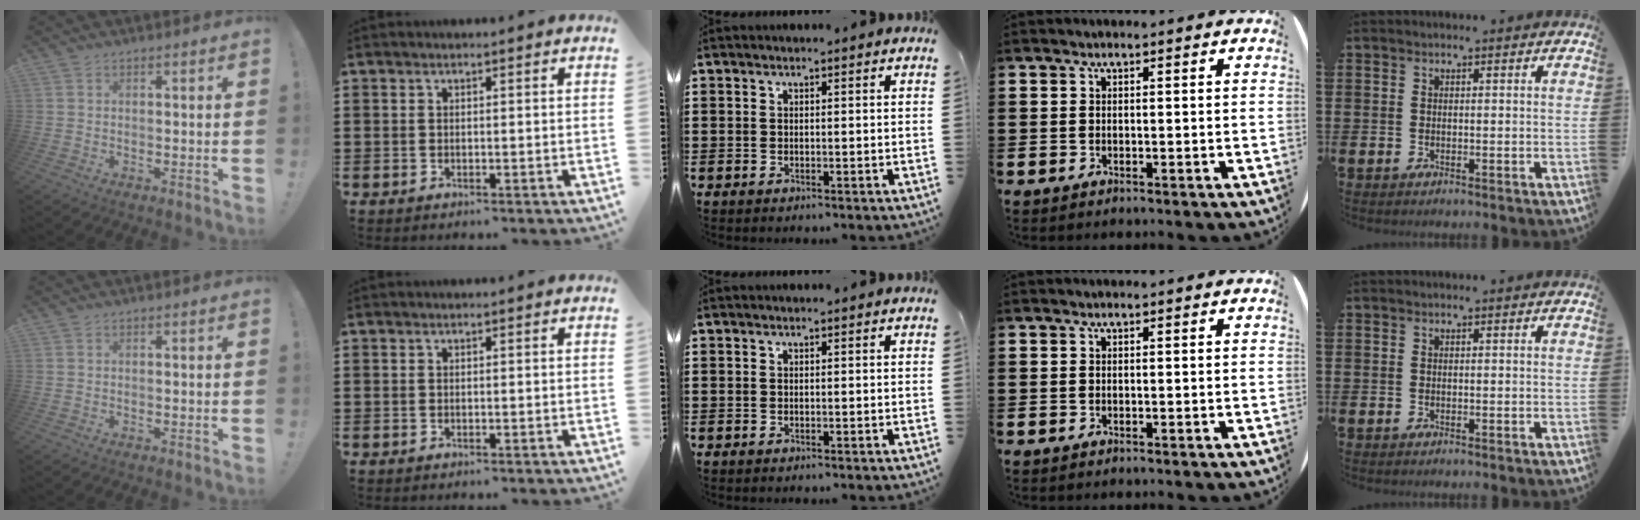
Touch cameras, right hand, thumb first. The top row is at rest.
{}